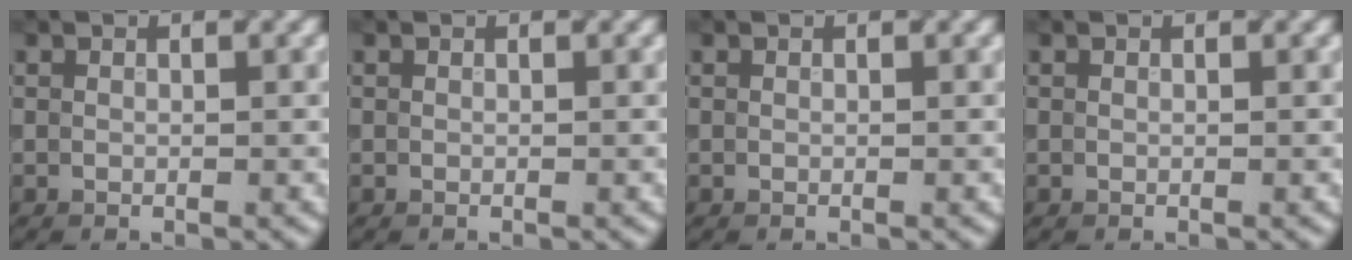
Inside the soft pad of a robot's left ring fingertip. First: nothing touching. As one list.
[{"total": 0.0}, {"total": 0.0}, {"total": 0.0}]